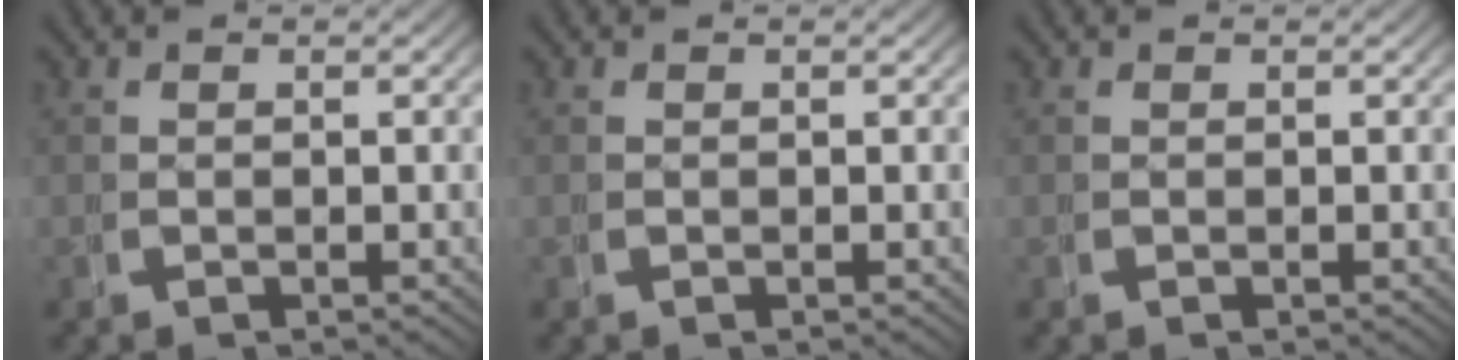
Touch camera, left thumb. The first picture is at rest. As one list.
[{"total": 0.0}, {"total": 0.0}]